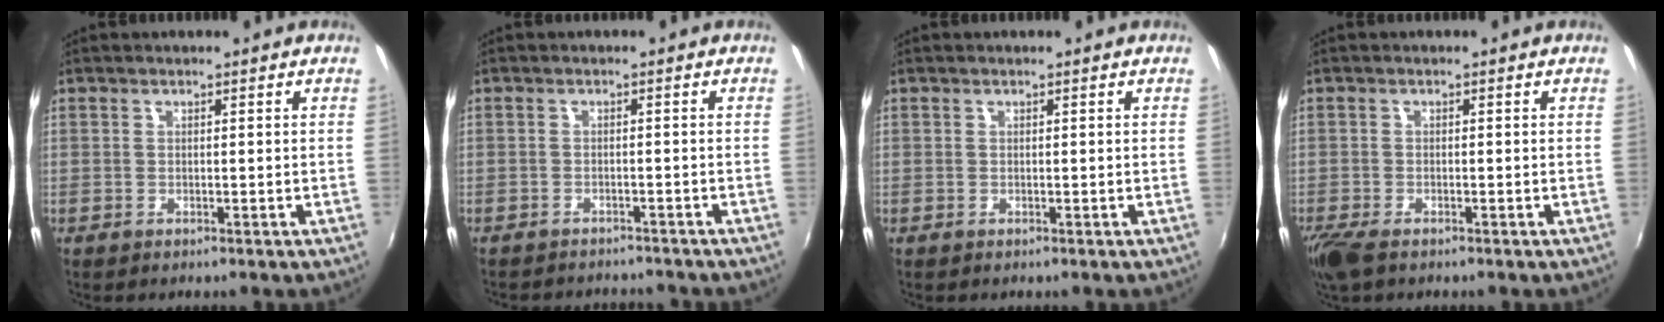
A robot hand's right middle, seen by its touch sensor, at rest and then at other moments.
{"total": 6.9, "force": [-6.5, 1.5, 1.9], "torque": [-0.051, -0.009, -0.088]}
{"total": 0.0}
{"total": 4.2, "force": [-3.1, 1.4, 2.6], "torque": [-0.064, -0.017, -0.061]}